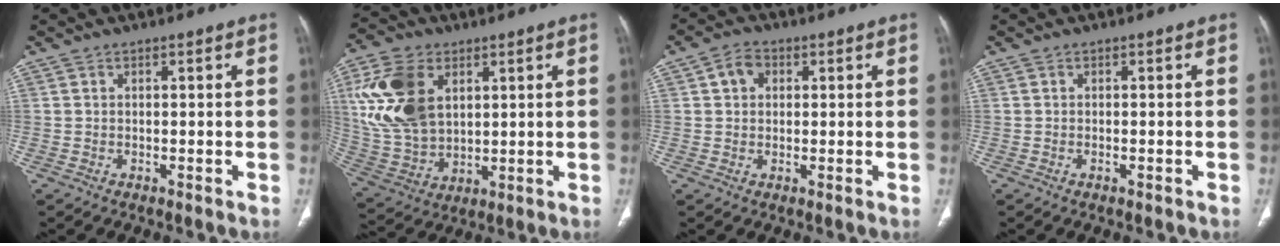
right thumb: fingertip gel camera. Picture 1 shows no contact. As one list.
[{"total": 17.5, "force": [5.3, 11.6, 12.0], "torque": [-0.237, -0.012, 0.112]}, {"total": 4.1, "force": [1.1, 3.3, 2.1], "torque": [-0.025, 0.008, 0.019]}, {"total": 0.7, "force": [-0.3, 0.2, 0.6], "torque": [-0.013, 0.002, -0.004]}]